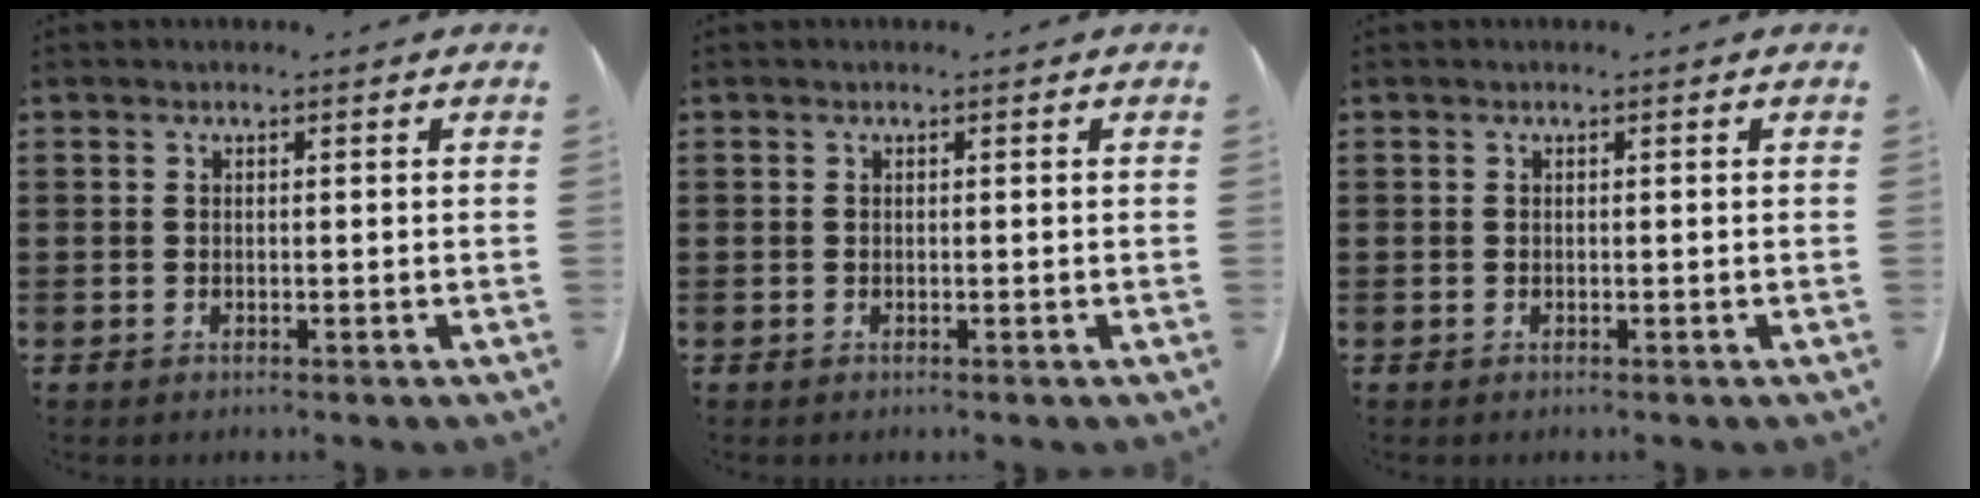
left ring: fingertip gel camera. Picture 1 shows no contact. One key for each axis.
{"total": 0.0}
{"total": 0.0}